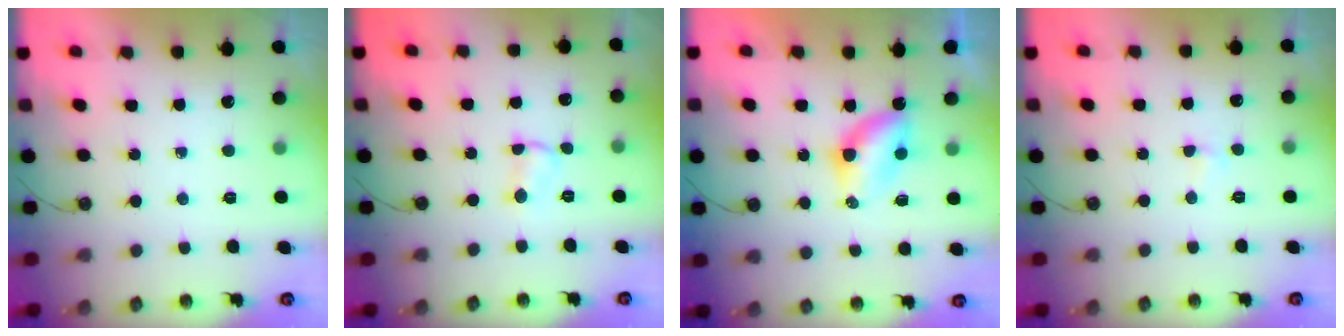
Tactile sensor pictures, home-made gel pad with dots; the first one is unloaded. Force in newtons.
{"total": 2.8, "press": 2.8, "slide": 0.4}
{"total": 5.3, "press": 5.2, "slide": 0.6}
{"total": 2.8, "press": 2.8, "slide": 0.5}